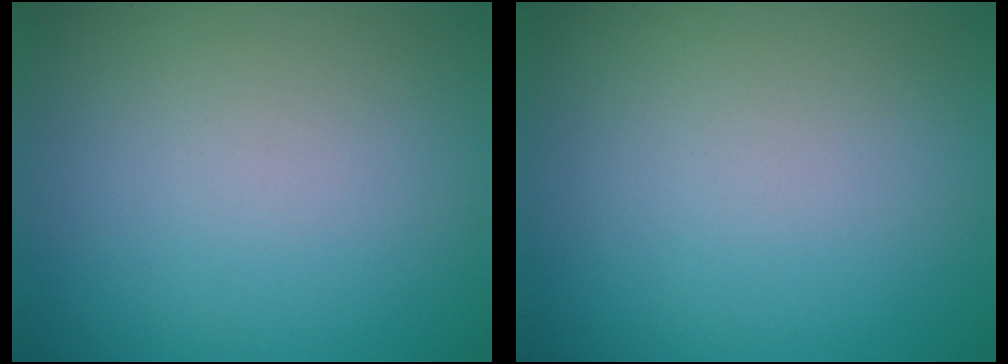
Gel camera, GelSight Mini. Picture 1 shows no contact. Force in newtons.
{"total": 0.0}